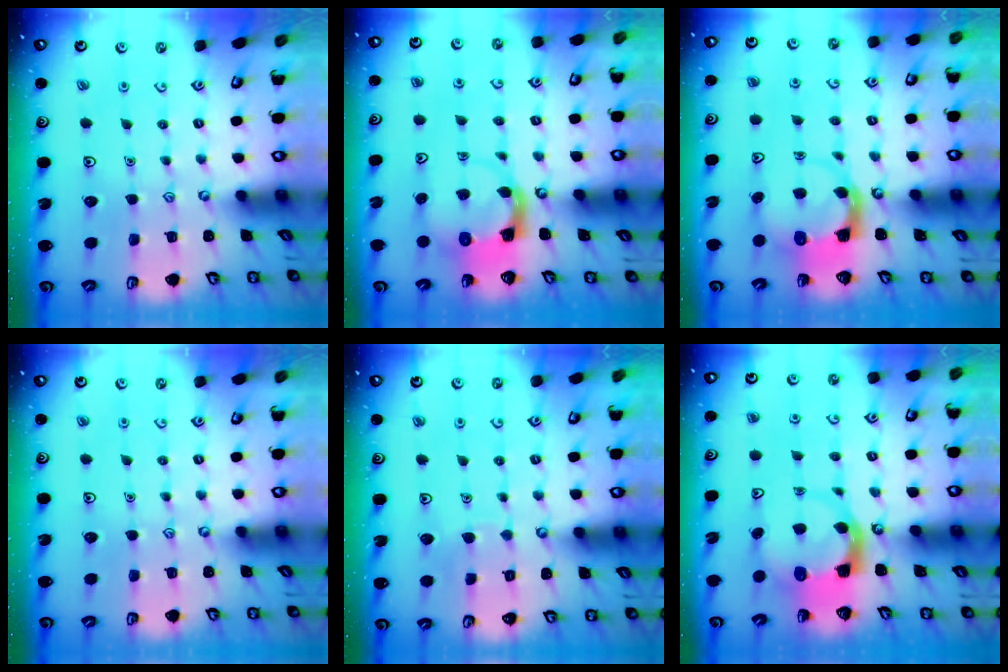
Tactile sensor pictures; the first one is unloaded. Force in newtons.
{"total": 3.9, "press": 3.8, "slide": 0.4}
{"total": 3.6, "press": 3.6, "slide": 0.5}
{"total": 0.0}
{"total": 4.4, "press": 4.4, "slide": 0.4}
{"total": 3.8, "press": 3.8, "slide": 0.6}